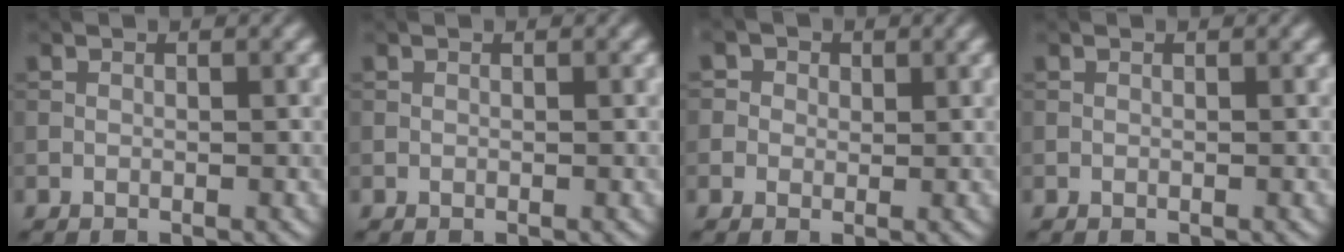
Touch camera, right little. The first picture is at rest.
{"total": 0.0}
{"total": 0.6, "force": [0.0, 0.5, -0.3], "torque": [0.017, -0.005, -0.020]}
{"total": 0.0}